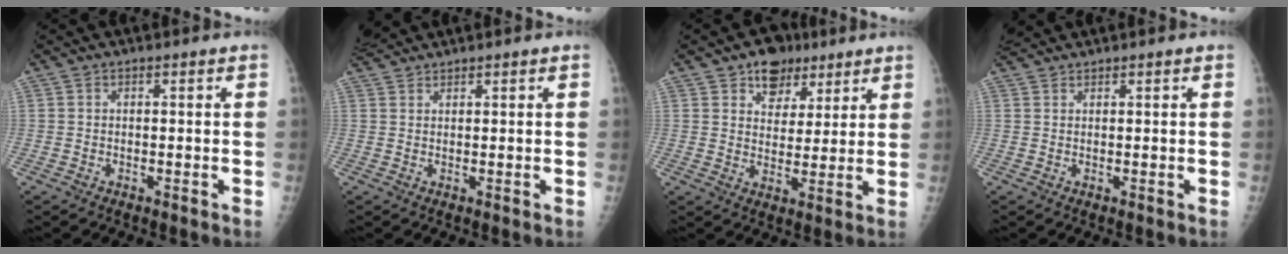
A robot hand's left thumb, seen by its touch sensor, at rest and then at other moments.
{"total": 3.1, "force": [3.1, 0.2, 0.4], "torque": [-0.013, 0.014, 0.066]}
{"total": 8.1, "force": [5.1, 5.8, 2.6], "torque": [-0.003, -0.020, 0.077]}
{"total": 2.2, "force": [2.1, 0.2, 0.3], "torque": [-0.009, 0.015, 0.045]}